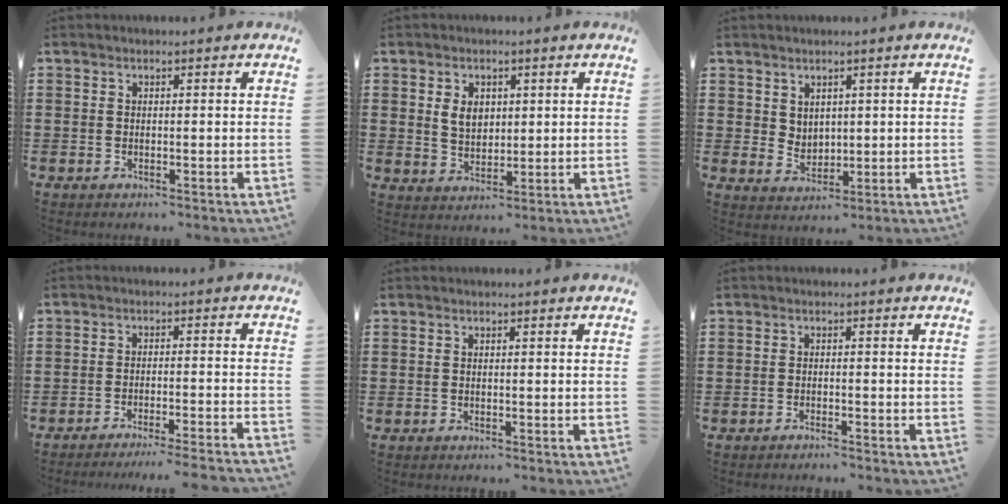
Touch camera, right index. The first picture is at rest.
{"total": 4.2, "force": [1.1, 3.1, 2.7], "torque": [-0.055, 0.009, 0.017]}
{"total": 3.3, "force": [2.4, 2.3, 0.3], "torque": [-0.016, 0.006, 0.046]}
{"total": 3.3, "force": [-3.1, -0.7, 0.9], "torque": [-0.016, -0.006, -0.063]}
{"total": 0.0}
{"total": 1.0, "force": [-1.0, -0.2, 0.2], "torque": [-0.006, -0.003, -0.020]}